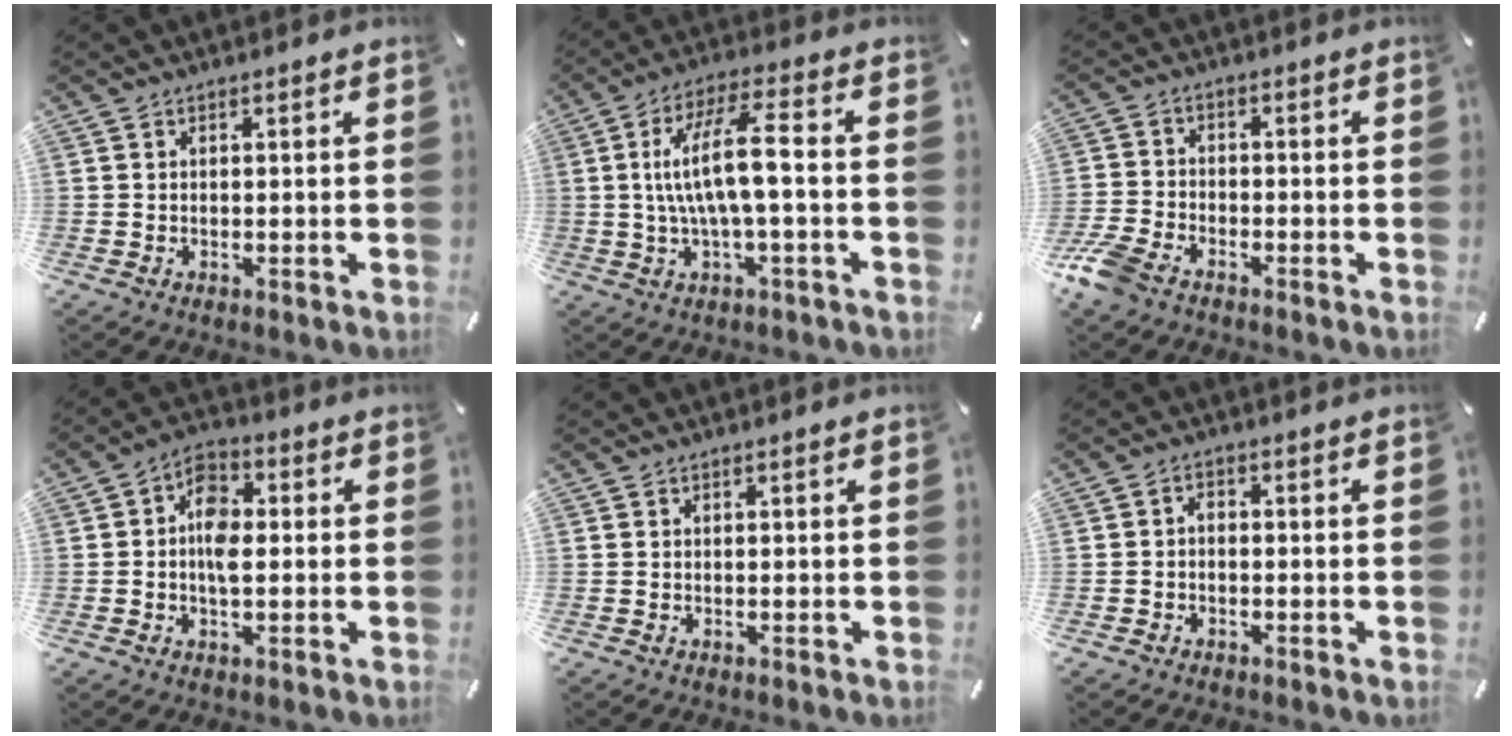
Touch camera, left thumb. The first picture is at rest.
{"total": 12.6, "force": [-0.2, 2.8, 12.3], "torque": [-0.243, 0.003, -0.011]}
{"total": 6.7, "force": [-4.7, 3.2, 3.5], "torque": [-0.094, 0.009, -0.096]}
{"total": 7.4, "force": [-0.3, 4.6, 5.8], "torque": [-0.088, 0.005, -0.009]}
{"total": 0.0}
{"total": 1.9, "force": [-1.1, 1.3, 0.8], "torque": [-0.015, 0.009, -0.024]}